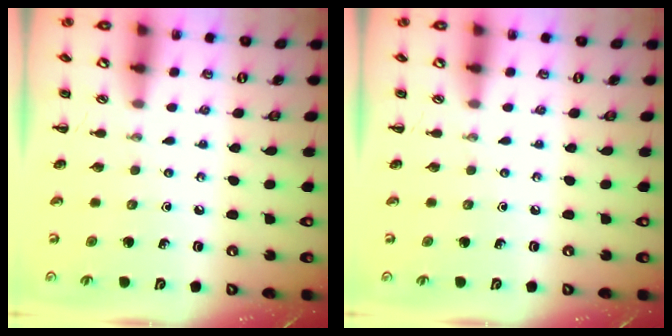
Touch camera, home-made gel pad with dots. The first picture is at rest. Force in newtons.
{"total": 0.0}